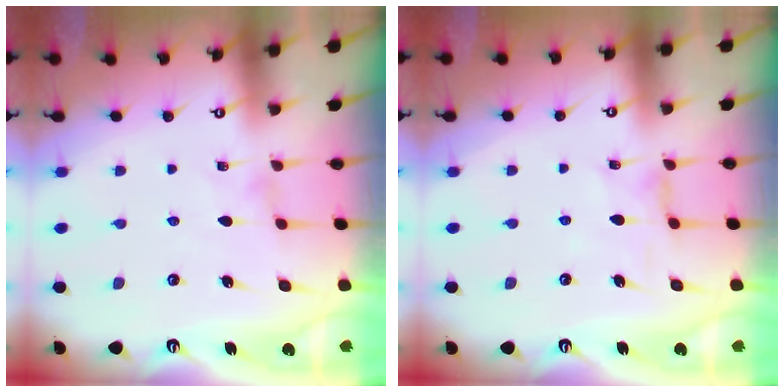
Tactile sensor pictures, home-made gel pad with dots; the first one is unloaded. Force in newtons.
{"total": 2.3, "press": 2.3, "slide": 0.4}